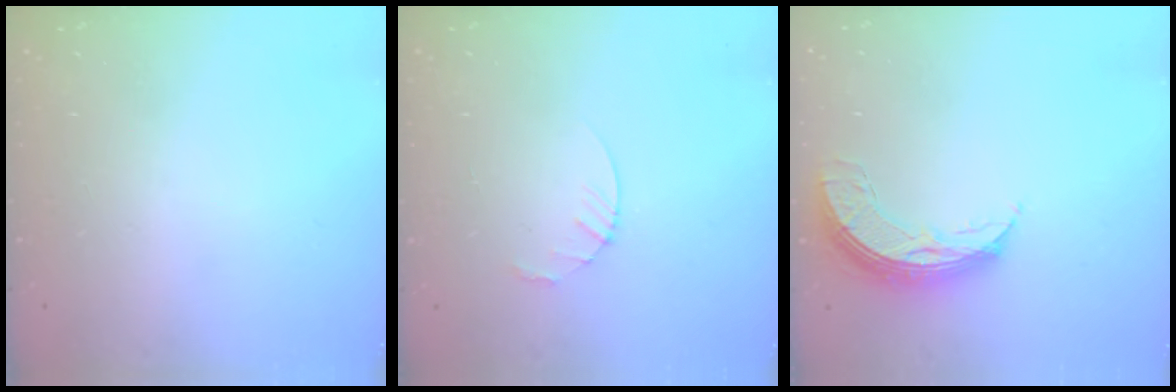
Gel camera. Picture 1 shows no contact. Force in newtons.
{"total": 3.7, "press": 3.7, "slide": 0.5}
{"total": 8.0, "press": 8.0, "slide": 0.7}